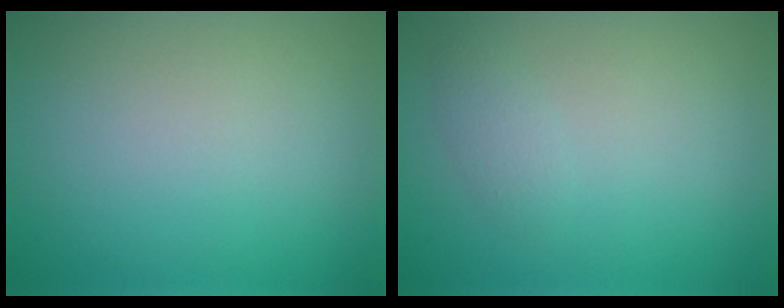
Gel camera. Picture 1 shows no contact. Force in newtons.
{"total": 2.3, "press": 2.3, "slide": 0.2}